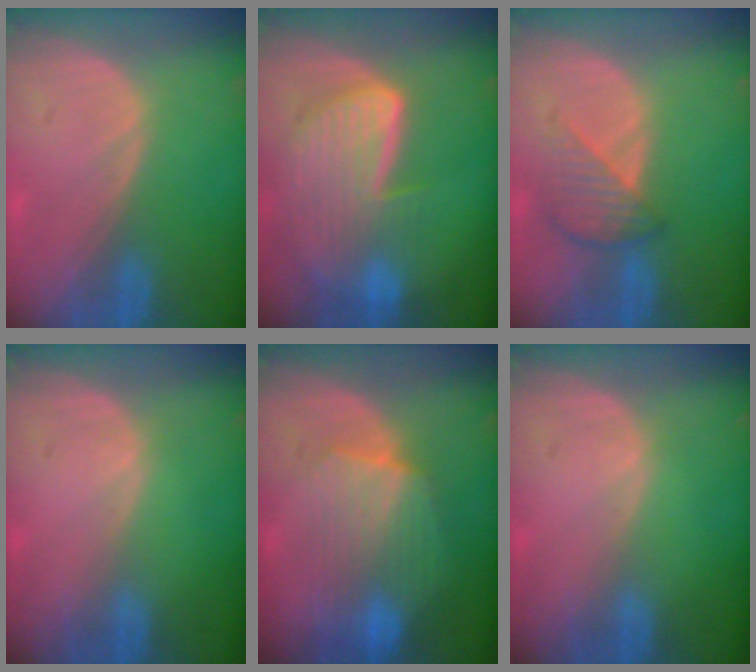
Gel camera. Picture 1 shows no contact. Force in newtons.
{"total": 9.3, "press": 8.1, "slide": 4.6}
{"total": 4.6, "press": 4.3, "slide": 1.7}
{"total": 0.0}
{"total": 8.3, "press": 8.1, "slide": 1.7}
{"total": 0.0}